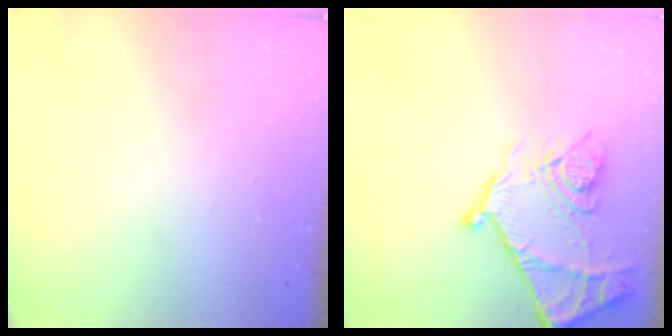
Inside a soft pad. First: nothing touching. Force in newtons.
{"total": 17.3, "press": 17.2, "slide": 1.7}